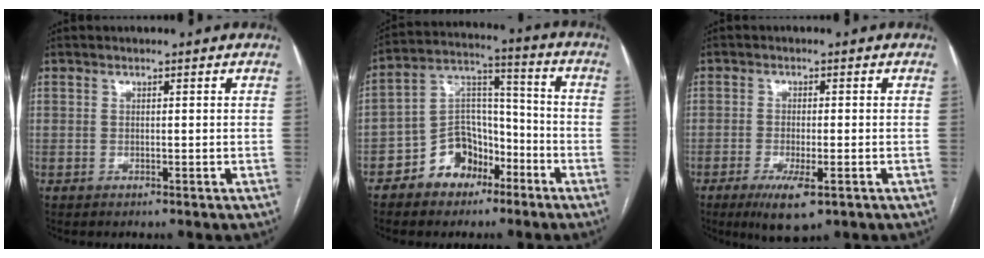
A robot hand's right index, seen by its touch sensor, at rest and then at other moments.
{"total": 10.2, "force": [-5.8, 7.3, 4.2], "torque": [-0.079, 0.037, -0.100]}
{"total": 6.1, "force": [-3.2, 1.5, 5.0], "torque": [-0.088, -0.013, -0.047]}